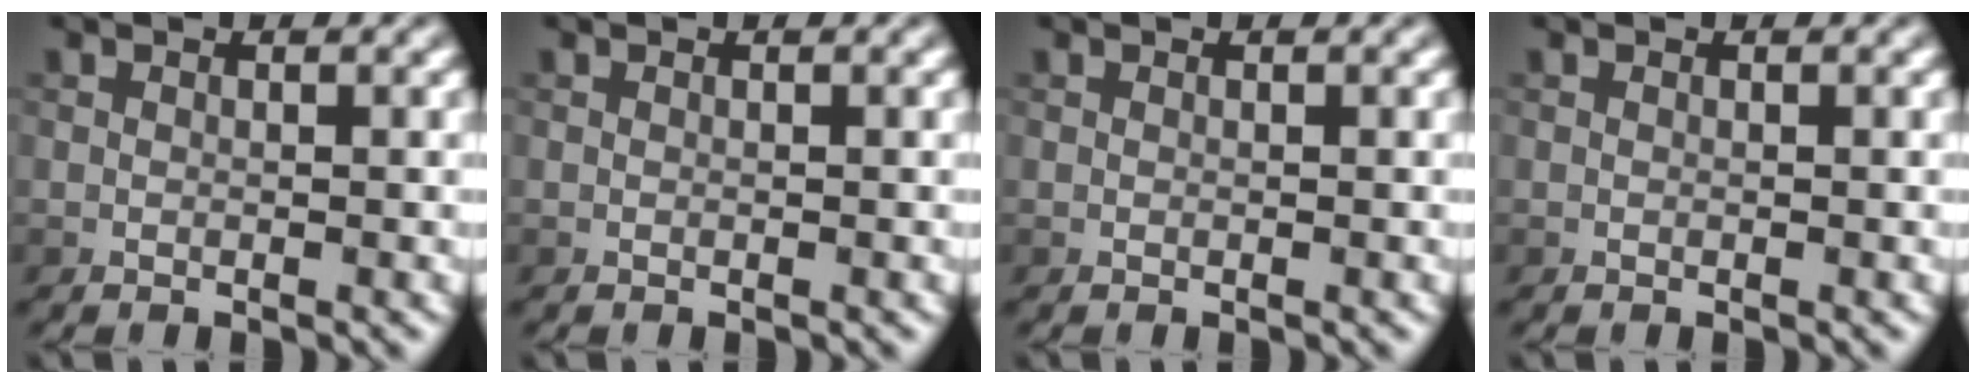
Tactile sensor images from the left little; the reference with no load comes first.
{"total": 0.0}
{"total": 0.0}
{"total": 0.0}